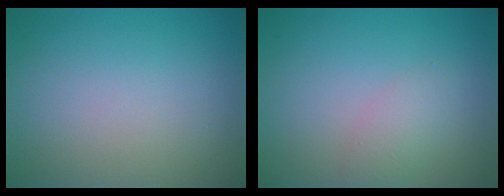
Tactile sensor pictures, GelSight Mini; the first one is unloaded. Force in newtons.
{"total": 1.8, "press": 1.8, "slide": 0.0}